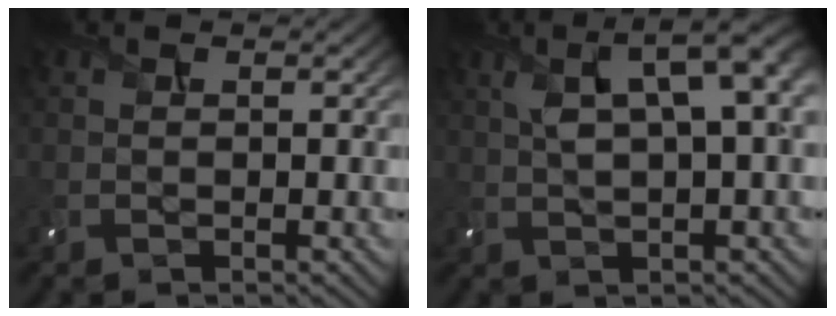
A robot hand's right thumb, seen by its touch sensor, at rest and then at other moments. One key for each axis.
{"total": 8.9, "fx": 2.9, "fy": 2.9, "fz": 7.9, "tx": -0.154, "ty": 0.014, "tz": 0.055}